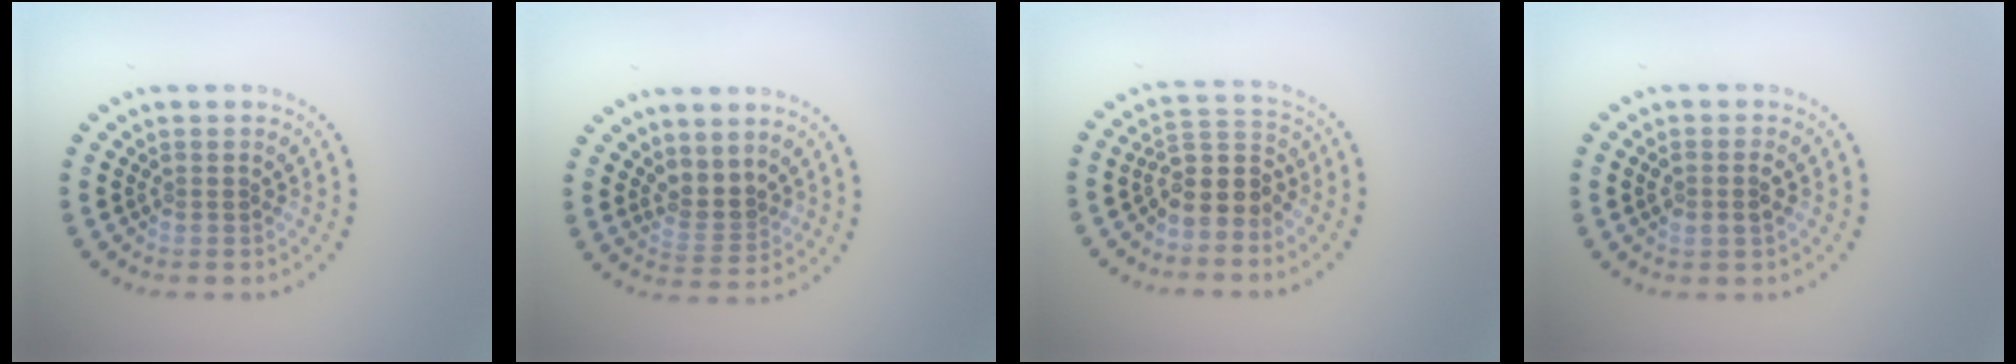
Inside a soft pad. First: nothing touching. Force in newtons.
{"total": 2.0, "press": 1.5, "slide": 1.3}
{"total": 3.6, "press": 2.9, "slide": 2.1}
{"total": 1.7, "press": 1.6, "slide": 0.6}